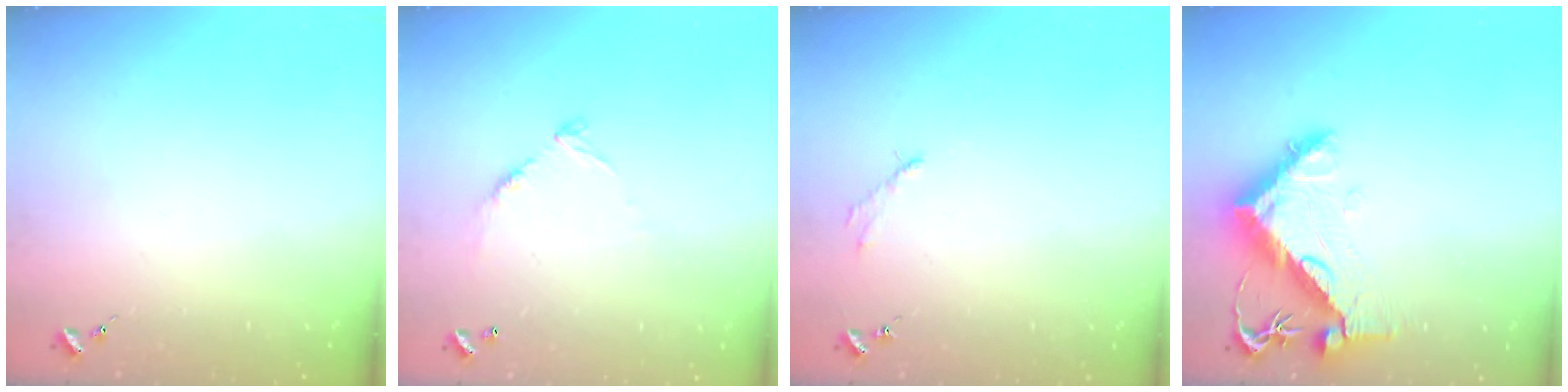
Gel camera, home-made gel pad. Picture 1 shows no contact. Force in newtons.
{"total": 8.8, "press": 8.8, "slide": 0.7}
{"total": 2.6, "press": 2.6, "slide": 0.3}
{"total": 11.0, "press": 10.9, "slide": 1.0}